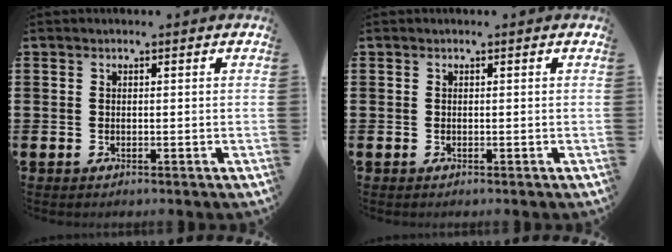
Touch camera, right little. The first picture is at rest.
{"total": 0.0}